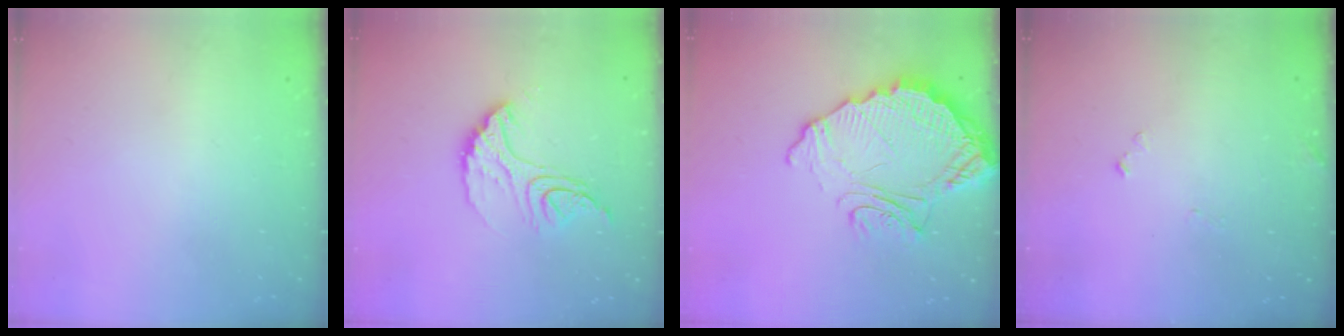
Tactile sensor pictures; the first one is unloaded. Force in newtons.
{"total": 13.2, "press": 13.2, "slide": 0.7}
{"total": 15.7, "press": 15.6, "slide": 1.4}
{"total": 6.6, "press": 6.6, "slide": 0.3}